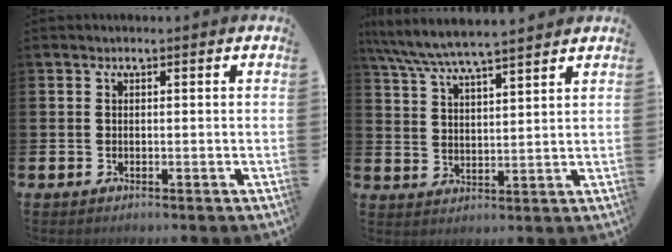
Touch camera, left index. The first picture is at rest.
{"total": 6.6, "force": [6.3, 0.3, 2.0], "torque": [-0.063, -0.033, 0.111]}